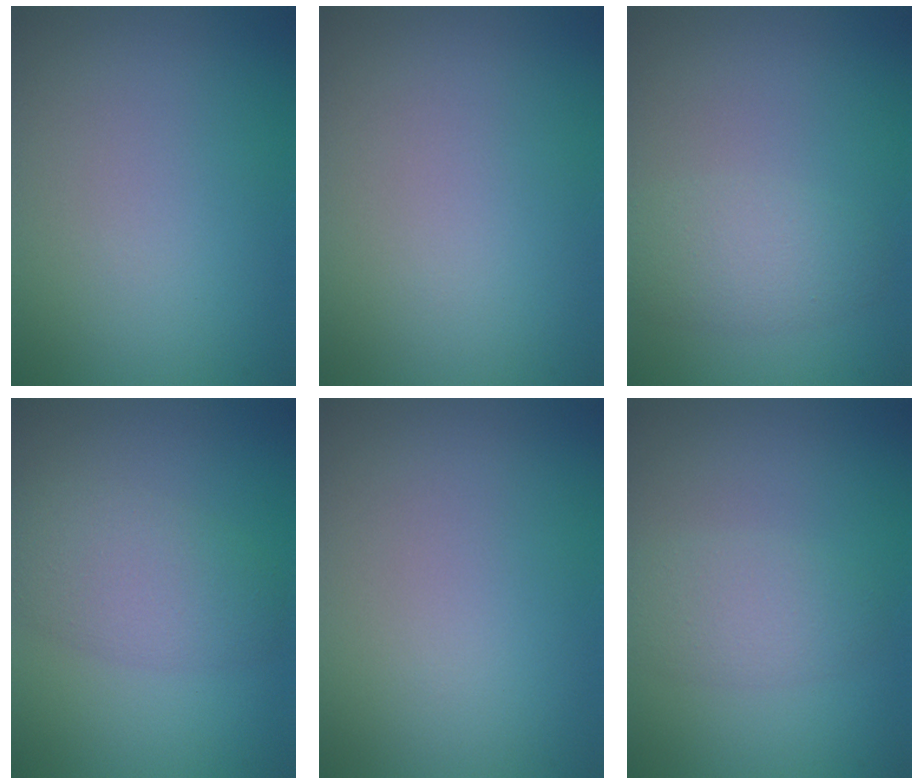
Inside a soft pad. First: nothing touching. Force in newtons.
{"total": 0.0}
{"total": 3.0, "press": 3.0, "slide": 0.1}
{"total": 4.4, "press": 4.4, "slide": 0.3}
{"total": 0.0}
{"total": 2.8, "press": 2.8, "slide": 0.2}